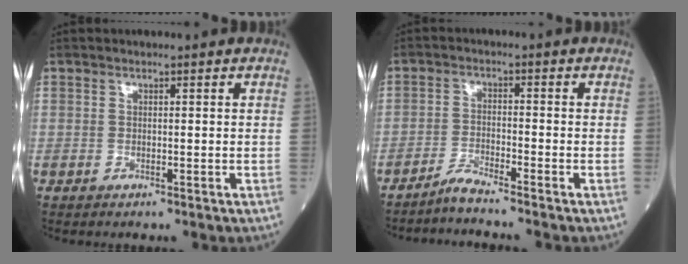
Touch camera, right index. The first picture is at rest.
{"total": 3.2, "force": [-3.0, -1.0, 0.7], "torque": [-0.021, -0.017, -0.062]}